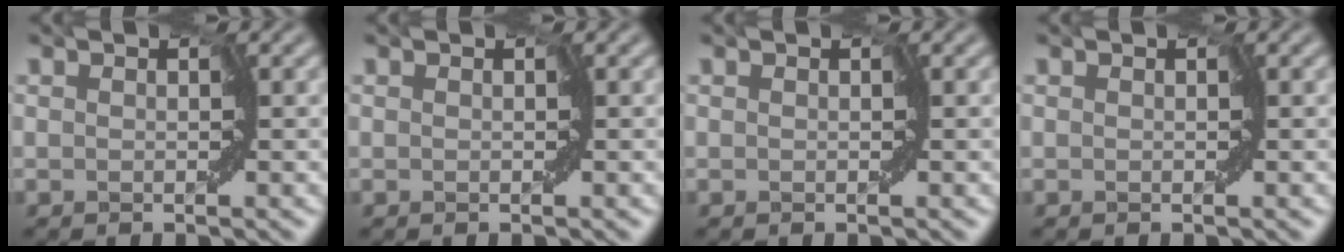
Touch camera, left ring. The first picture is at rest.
{"total": 0.0}
{"total": 0.0}
{"total": 0.0}